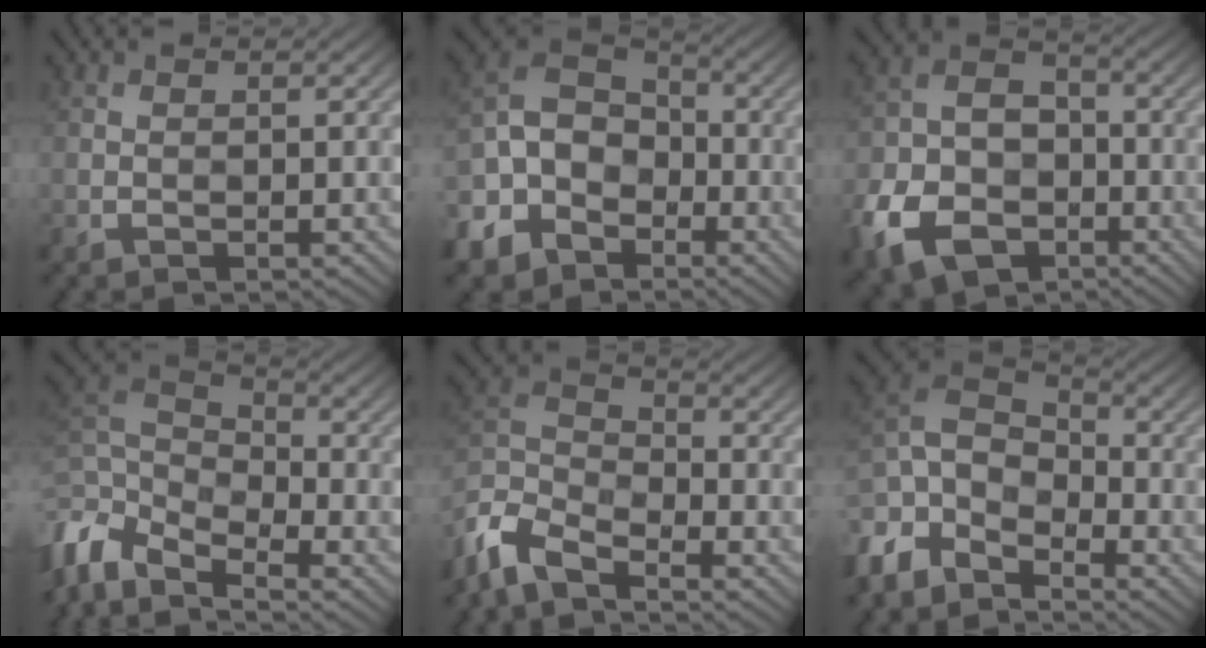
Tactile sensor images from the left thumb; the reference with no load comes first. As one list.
[{"total": 11.7, "force": [-3.9, 9.5, 5.4], "torque": [-0.176, -0.021, -0.069]}, {"total": 12.2, "force": [-4.6, 8.9, 7.1], "torque": [-0.163, -0.033, -0.092]}, {"total": 9.5, "force": [-4.5, 5.7, 6.1], "torque": [-0.167, 0.007, -0.089]}, {"total": 8.0, "force": [-5.7, 3.3, 4.5], "torque": [-0.104, 0.000, -0.133]}, {"total": 10.5, "force": [-4.9, 7.0, 6.0], "torque": [-0.178, 0.008, -0.102]}]